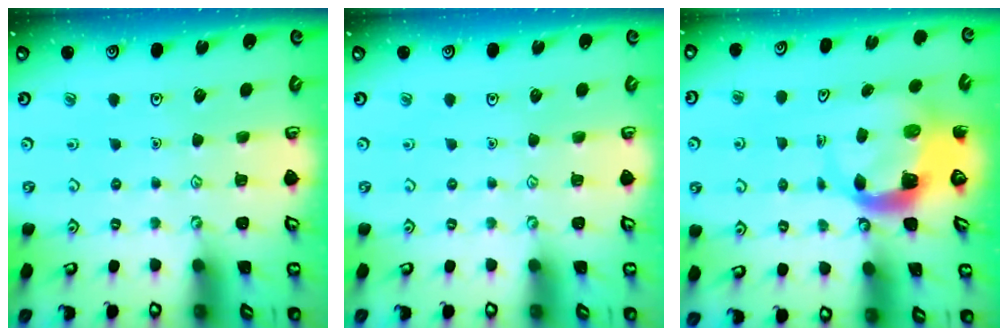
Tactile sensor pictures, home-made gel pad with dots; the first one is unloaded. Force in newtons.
{"total": 0.0}
{"total": 5.2, "press": 5.1, "slide": 0.6}